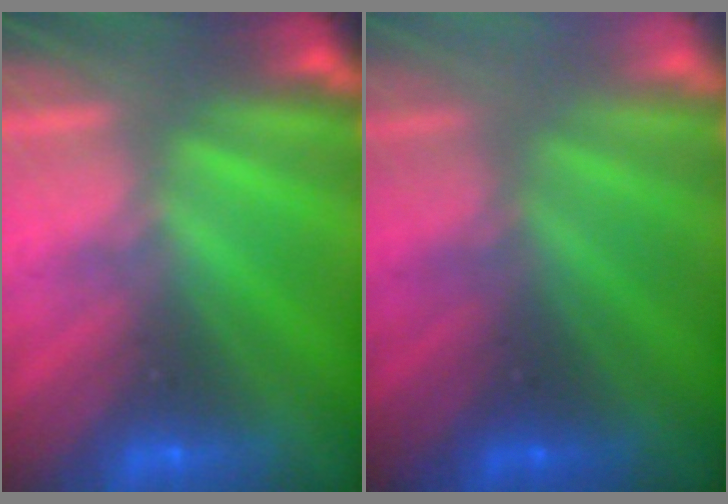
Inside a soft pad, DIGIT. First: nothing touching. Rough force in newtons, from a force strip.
{"total": 2.3}